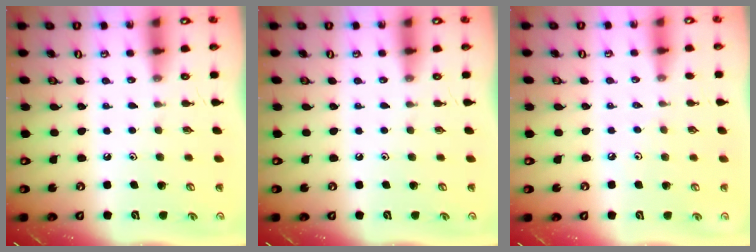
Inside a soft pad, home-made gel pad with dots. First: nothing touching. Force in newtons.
{"total": 0.0}
{"total": 3.7, "press": 3.7, "slide": 0.6}